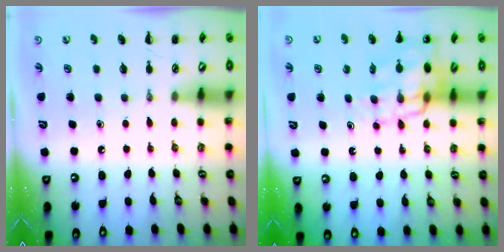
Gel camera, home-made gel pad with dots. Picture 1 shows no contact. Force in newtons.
{"total": 15.0, "press": 14.5, "slide": 3.7}